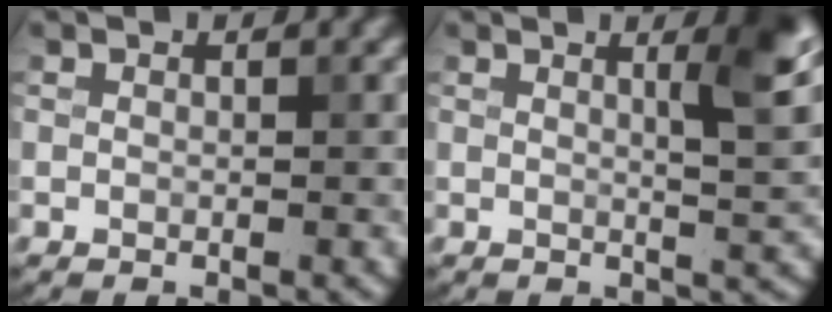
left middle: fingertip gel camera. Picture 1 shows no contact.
{"total": 4.8, "force": [1.8, 1.0, 4.3], "torque": [-0.053, 0.002, 0.025]}